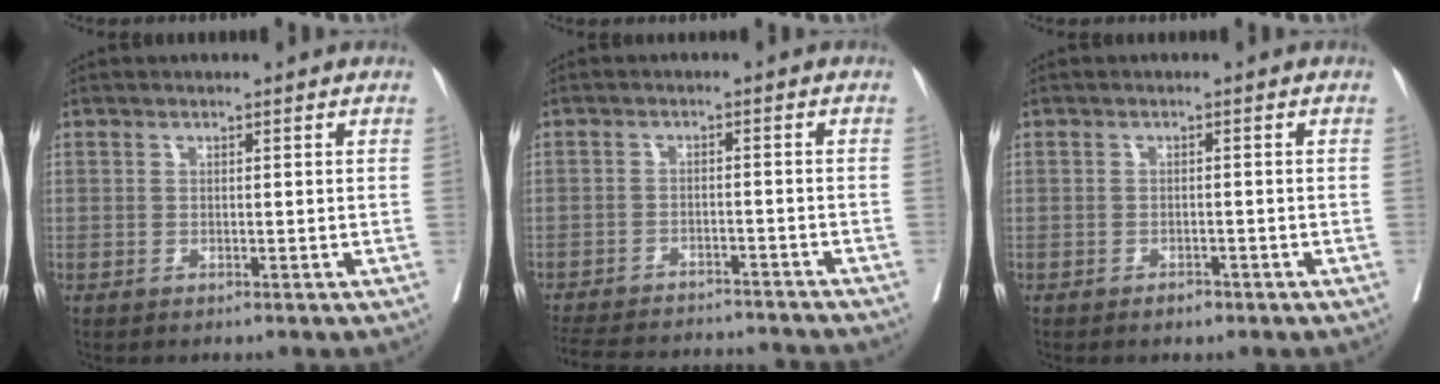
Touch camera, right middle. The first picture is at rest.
{"total": 17.0, "force": [-15.8, 3.2, 5.2], "torque": [-0.126, -0.010, -0.217]}
{"total": 1.4, "force": [-1.0, 0.6, 0.6], "torque": [-0.011, 0.001, -0.012]}